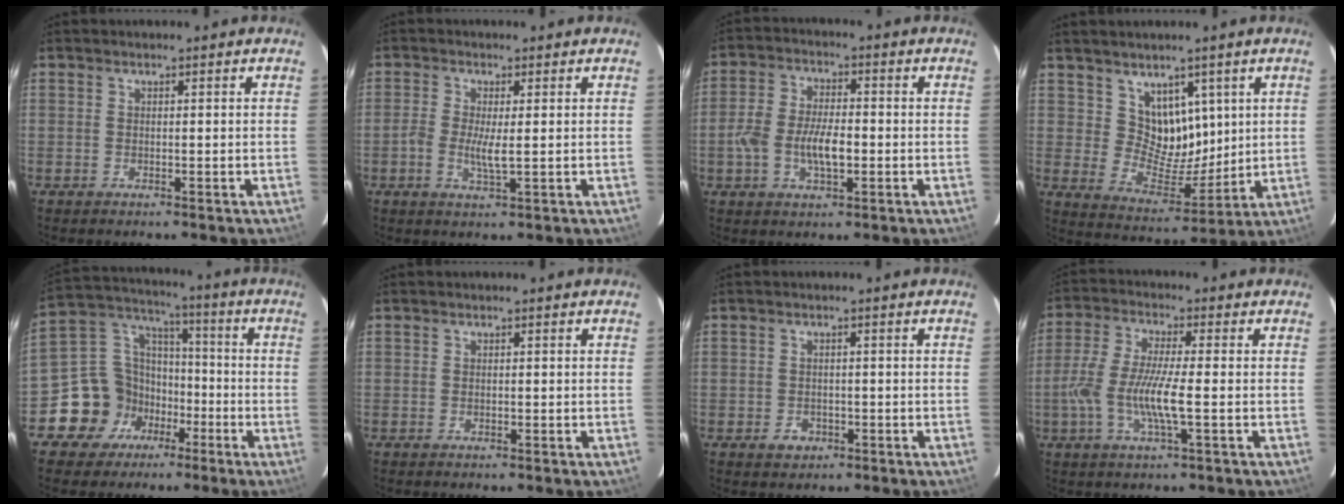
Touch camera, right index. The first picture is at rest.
{"total": 4.1, "force": [-0.5, 0.8, 3.9], "torque": [-0.087, -0.004, -0.013]}
{"total": 8.6, "force": [-2.1, 4.0, 7.4], "torque": [-0.150, 0.004, -0.038]}
{"total": 9.3, "force": [4.5, 7.0, 4.1], "torque": [-0.062, -0.003, 0.094]}
{"total": 12.6, "force": [-6.0, 10.7, 3.1], "torque": [-0.073, 0.053, -0.090]}
{"total": 0.7, "force": [-0.1, 0.4, 0.5], "torque": [-0.009, 0.002, -0.003]}
{"total": 3.0, "force": [-1.3, 2.6, 0.9], "torque": [-0.020, 0.003, -0.015]}
{"total": 10.2, "force": [-2.3, 1.5, 9.8], "torque": [-0.202, -0.005, -0.047]}